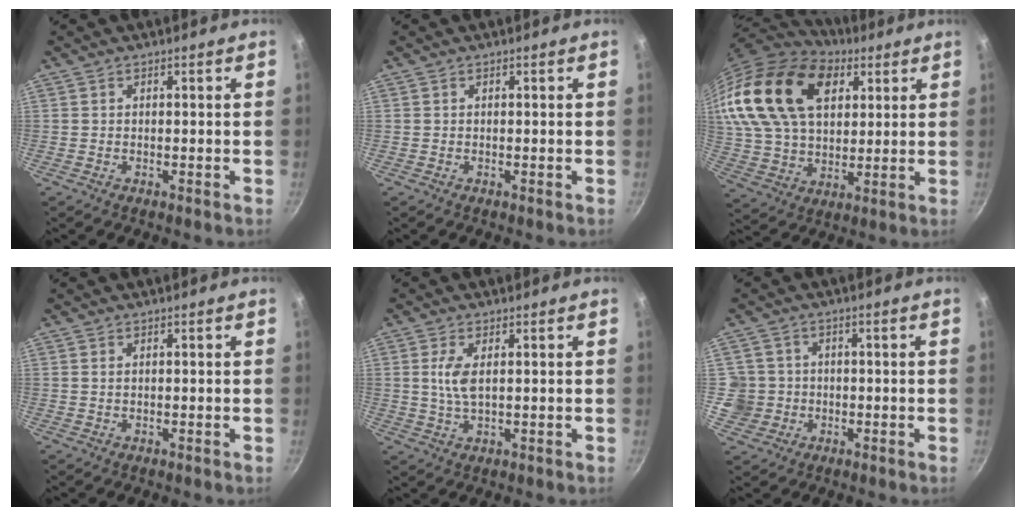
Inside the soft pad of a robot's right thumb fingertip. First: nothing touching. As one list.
[{"total": 0.0}, {"total": 26.1, "force": [11.4, 16.2, 17.0], "torque": [-0.314, -0.007, 0.208]}, {"total": 0.6, "force": [0.2, 0.3, 0.4], "torque": [-0.009, 0.001, 0.004]}, {"total": 4.6, "force": [1.0, 1.9, 4.1], "torque": [-0.087, -0.003, 0.020]}, {"total": 5.7, "force": [-0.4, 5.6, 0.9], "torque": [0.011, 0.011, -0.004]}]